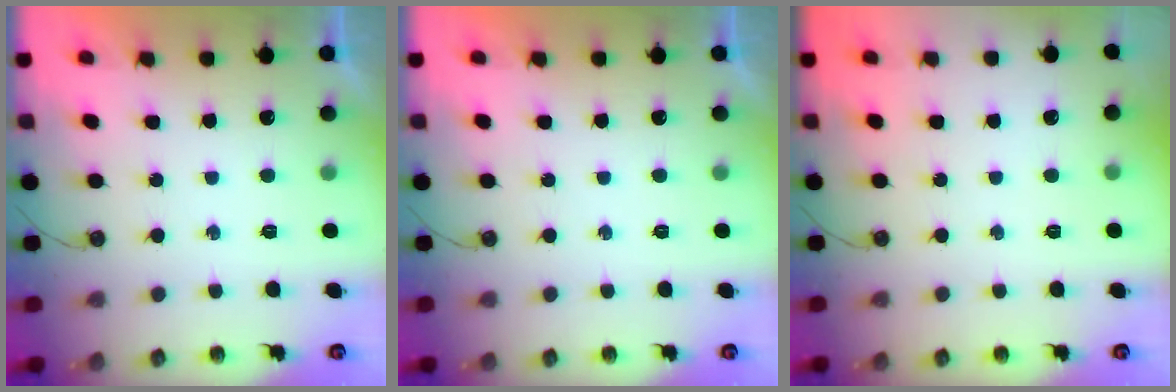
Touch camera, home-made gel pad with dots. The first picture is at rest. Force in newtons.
{"total": 0.0}
{"total": 0.0}